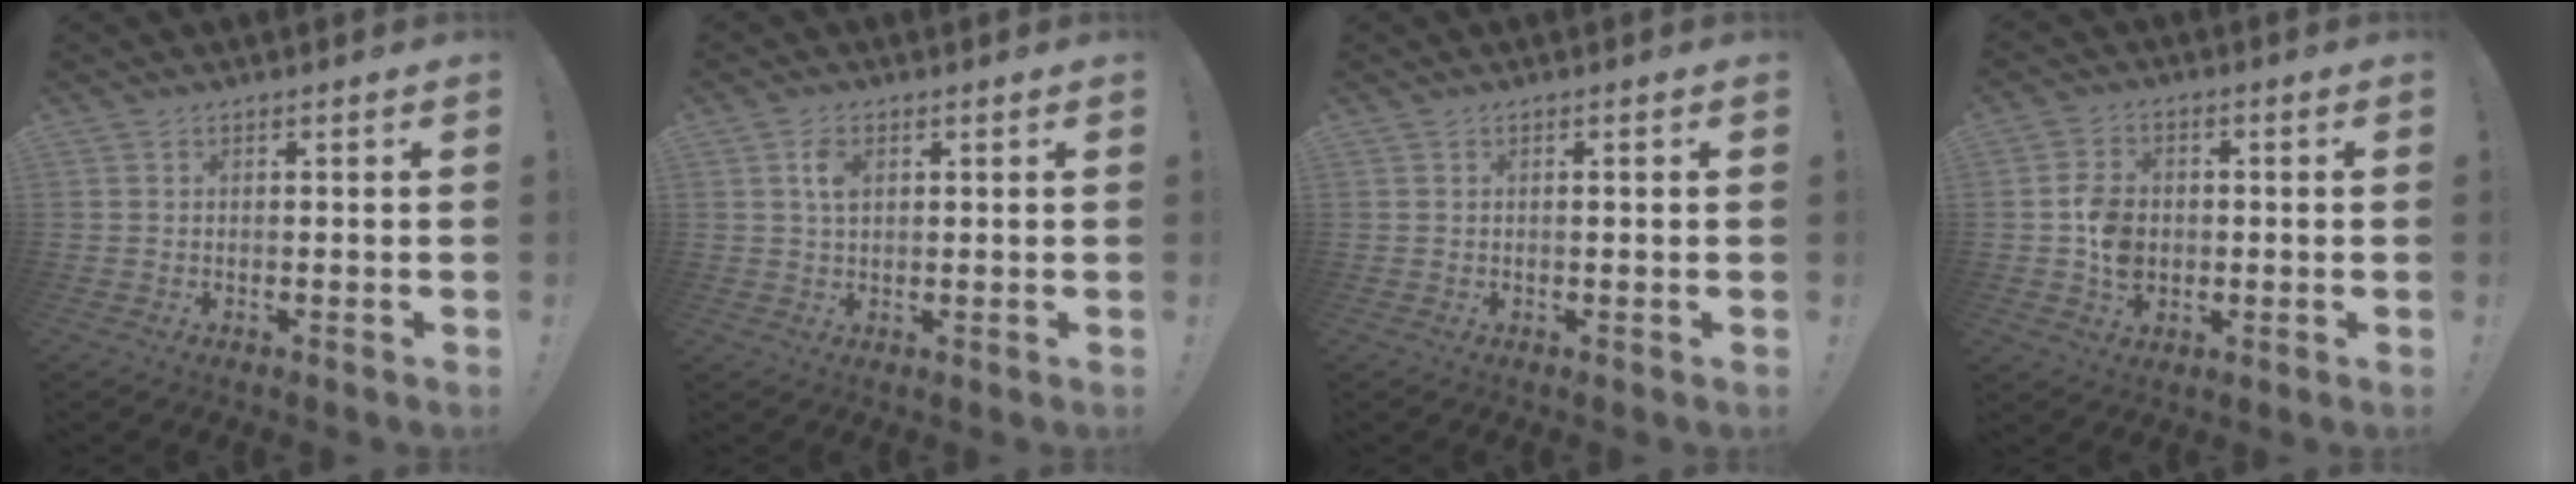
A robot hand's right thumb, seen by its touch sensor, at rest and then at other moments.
{"total": 4.4, "force": [1.4, 2.7, 3.2], "torque": [-0.055, 0.003, 0.024]}
{"total": 1.0, "force": [0.1, 0.0, 1.0], "torque": [-0.011, -0.004, -0.002]}
{"total": 8.7, "force": [-1.4, 7.0, 5.0], "torque": [-0.090, 0.016, -0.020]}